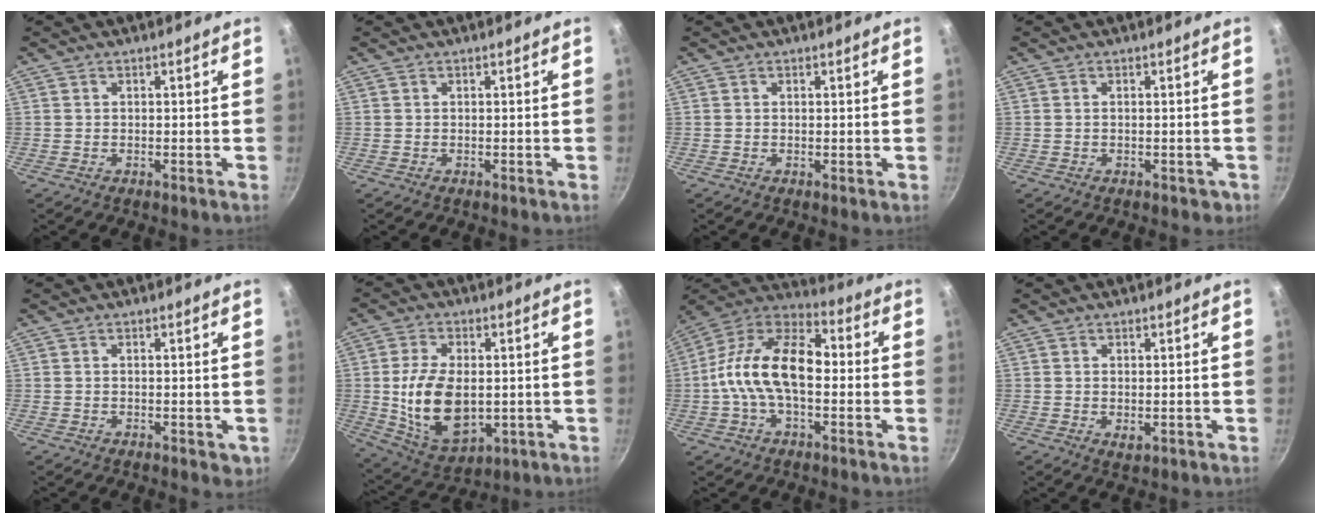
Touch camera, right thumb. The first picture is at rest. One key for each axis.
{"total": 0.0}
{"total": 0.0}
{"total": 1.7, "fx": -0.5, "fy": 1.1, "fz": 1.2, "tx": -0.010, "ty": 0.004, "tz": -0.002}
{"total": 2.3, "fx": -0.1, "fy": 1.2, "fz": 2.0, "tx": -0.023, "ty": -0.004, "tz": 0.000}
{"total": 15.2, "fx": -0.2, "fy": 9.2, "fz": 12.1, "tx": -0.203, "ty": -0.010, "tz": 0.014}
{"total": 17.6, "fx": -1.2, "fy": 10.0, "fz": 14.4, "tx": -0.232, "ty": 0.048, "tz": -0.046}
{"total": 1.9, "fx": 0.1, "fy": 1.1, "fz": 1.5, "tx": -0.025, "ty": -0.006, "tz": 0.003}